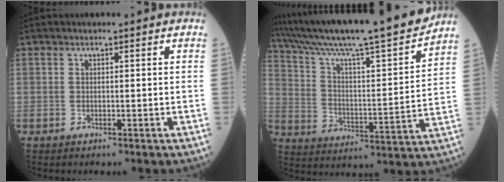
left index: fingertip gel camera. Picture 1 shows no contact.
{"total": 22.4, "force": [19.6, -0.4, 10.9], "torque": [-0.188, -0.022, 0.304]}